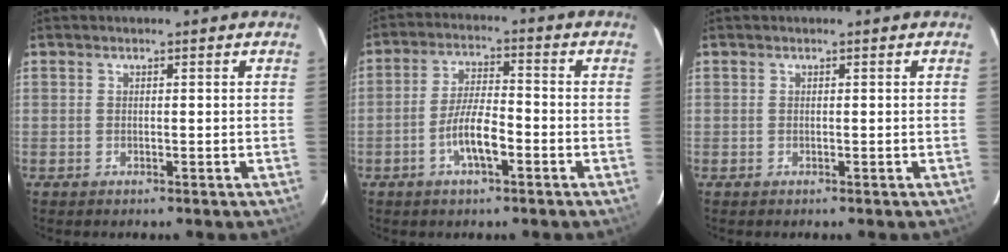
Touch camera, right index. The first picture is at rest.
{"total": 7.1, "force": [-3.1, 1.9, 6.1], "torque": [-0.123, 0.004, -0.054]}
{"total": 0.0}